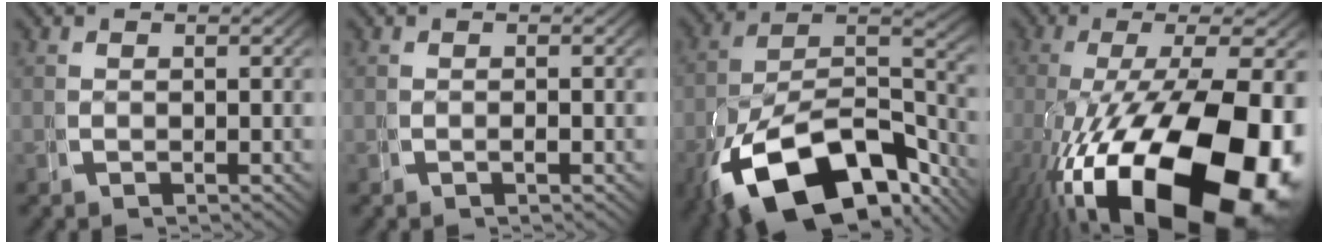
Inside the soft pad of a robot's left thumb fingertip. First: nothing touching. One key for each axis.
{"total": 0.5, "fx": -0.3, "fy": 0.1, "fz": 0.4, "tx": -0.011, "ty": 0.001, "tz": -0.009}
{"total": 17.4, "fx": -6.9, "fy": 10.2, "fz": 12.3, "tx": -0.236, "ty": -0.066, "tz": -0.081}
{"total": 21.8, "fx": -5.9, "fy": 11.6, "fz": 17.5, "tx": -0.339, "ty": -0.080, "tz": -0.044}